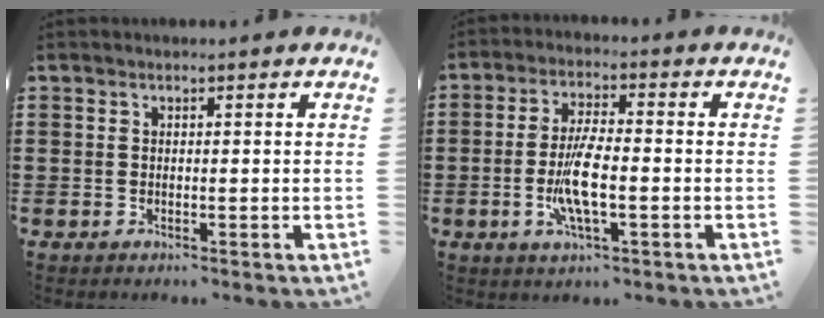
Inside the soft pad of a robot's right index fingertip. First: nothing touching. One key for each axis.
{"total": 7.4, "fx": -1.8, "fy": 1.8, "fz": 6.9, "tx": -0.150, "ty": -0.013, "tz": -0.039}